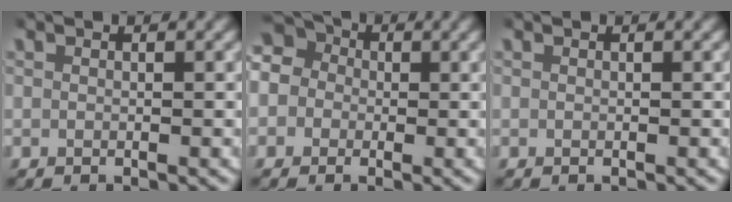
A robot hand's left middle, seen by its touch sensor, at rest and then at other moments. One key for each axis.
{"total": 10.3, "fx": 2.7, "fy": 9.1, "fz": 4.0, "tx": -0.100, "ty": 0.013, "tz": 0.018}
{"total": 0.0}